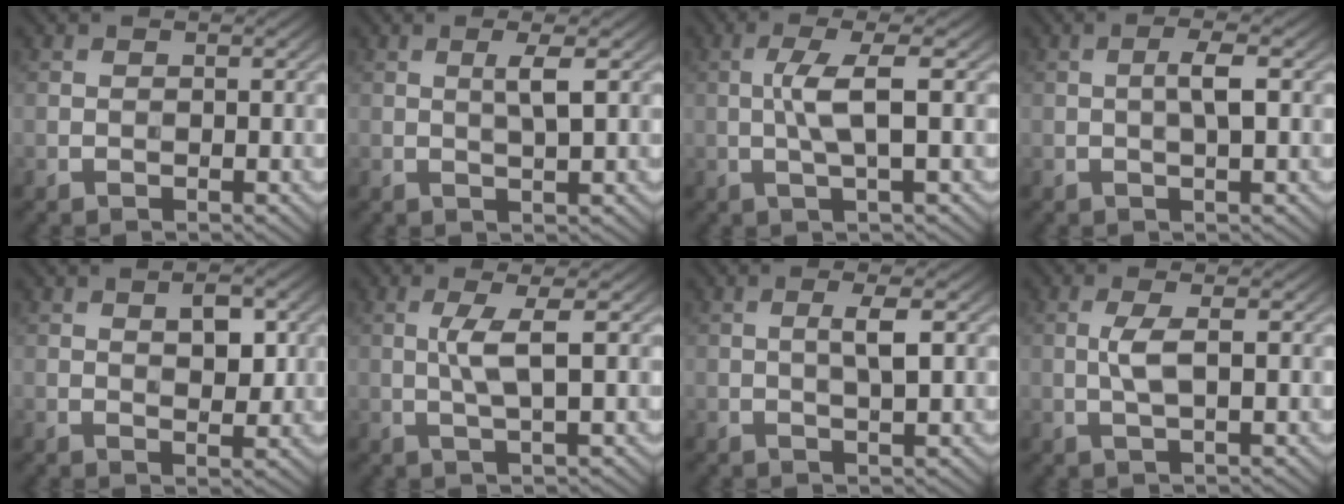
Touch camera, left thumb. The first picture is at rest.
{"total": 2.3, "force": [0.6, 0.1, 2.2], "torque": [-0.043, 0.003, 0.011]}
{"total": 4.6, "force": [0.2, 0.7, 4.5], "torque": [-0.092, 0.008, 0.000]}
{"total": 2.6, "force": [0.1, 0.3, 2.6], "torque": [-0.048, 0.006, -0.001]}
{"total": 3.9, "force": [1.2, 1.8, 3.3], "torque": [-0.058, -0.001, 0.022]}
{"total": 3.7, "force": [0.5, 0.4, 3.7], "torque": [-0.076, 0.007, 0.010]}
{"total": 2.7, "force": [0.4, 0.3, 2.6], "torque": [-0.050, 0.005, 0.005]}
{"total": 2.9, "force": [0.2, 0.5, 2.8], "torque": [-0.066, 0.004, 0.002]}